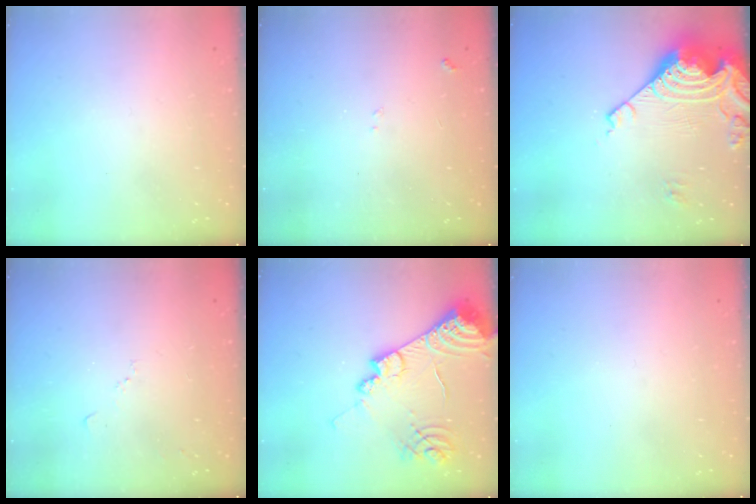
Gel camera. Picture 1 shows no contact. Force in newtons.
{"total": 7.1, "press": 7.0, "slide": 0.7}
{"total": 17.4, "press": 17.3, "slide": 2.0}
{"total": 5.6, "press": 5.6, "slide": 0.7}
{"total": 17.0, "press": 16.9, "slide": 1.8}
{"total": 0.0}